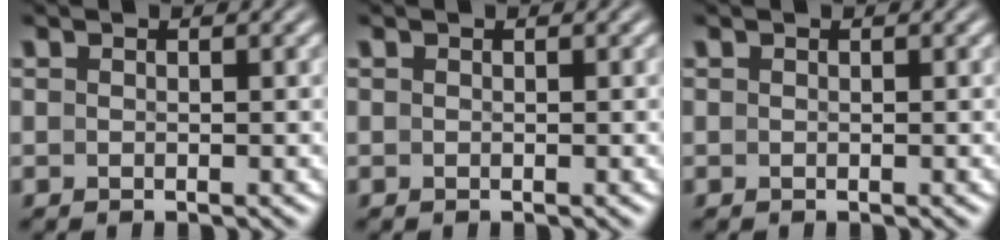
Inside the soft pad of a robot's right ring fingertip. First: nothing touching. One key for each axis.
{"total": 0.0}
{"total": 0.0}